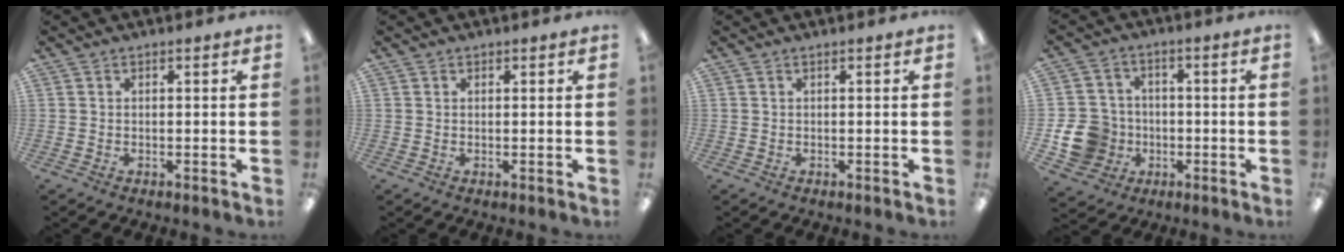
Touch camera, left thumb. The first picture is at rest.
{"total": 0.5, "force": [0.3, 0.4, 0.1], "torque": [0.007, -0.001, 0.004]}
{"total": 0.0}
{"total": 11.5, "force": [-3.1, 10.3, 4.0], "torque": [-0.093, 0.027, -0.046]}